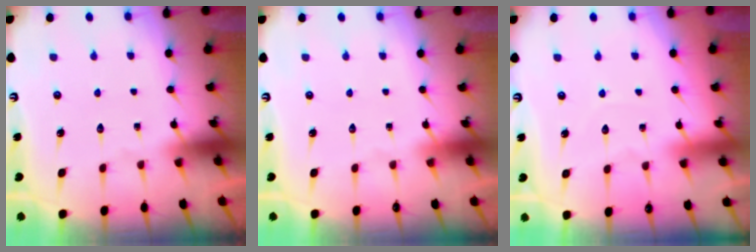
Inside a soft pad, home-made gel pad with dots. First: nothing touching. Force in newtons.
{"total": 0.0}
{"total": 2.9, "press": 2.9, "slide": 0.3}